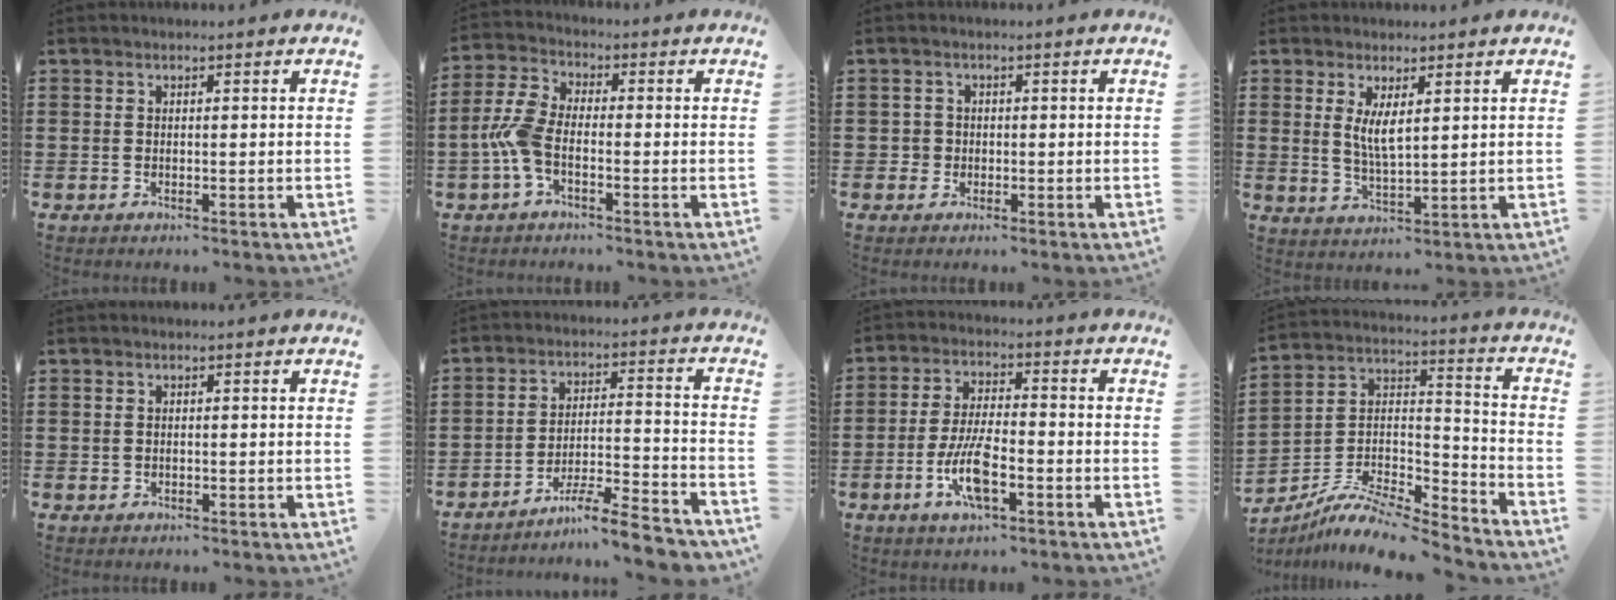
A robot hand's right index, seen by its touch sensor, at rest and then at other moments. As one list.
[{"total": 6.1, "force": [-1.7, 3.0, 5.0], "torque": [-0.129, -0.003, -0.040]}, {"total": 1.7, "force": [-0.3, 1.6, 0.2], "torque": [-0.009, 0.006, -0.008]}, {"total": 4.1, "force": [1.4, 1.2, 3.7], "torque": [-0.076, -0.001, 0.025]}, {"total": 0.6, "force": [-0.1, 0.6, 0.1], "torque": [-0.003, 0.005, -0.003]}, {"total": 7.9, "force": [-7.0, 0.3, 3.6], "torque": [-0.057, 0.007, -0.135]}, {"total": 8.2, "force": [-3.0, 2.7, 7.1], "torque": [-0.161, -0.011, -0.061]}, {"total": 8.8, "force": [-7.4, 3.0, 3.6], "torque": [-0.073, 0.016, -0.146]}]